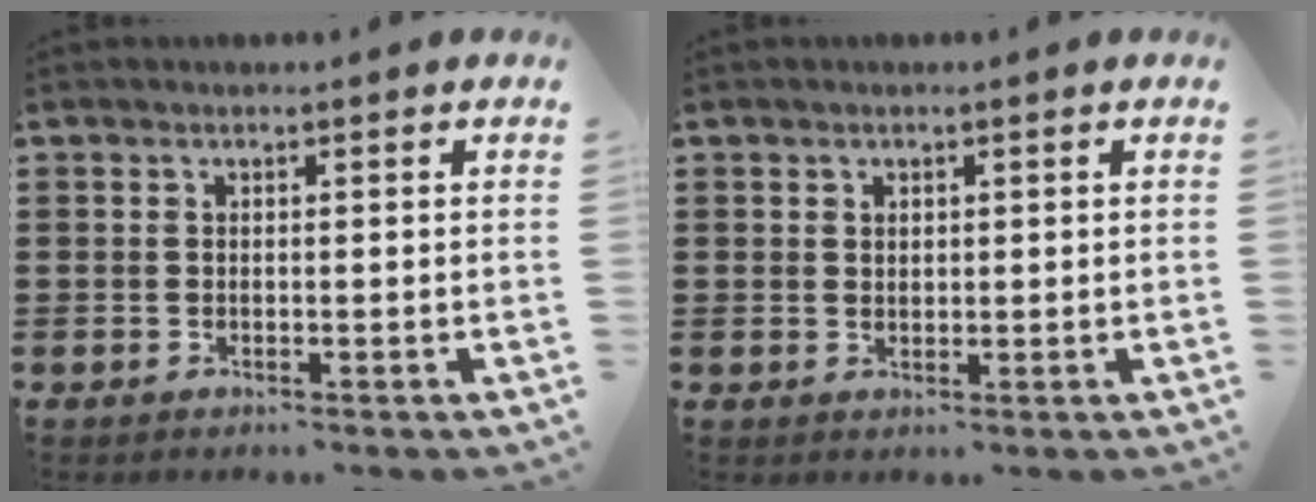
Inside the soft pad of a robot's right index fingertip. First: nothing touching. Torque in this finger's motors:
{"motor_torque": [-0.42, 0.57, 0.01, -0.01]}